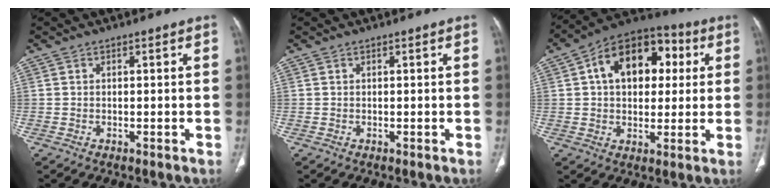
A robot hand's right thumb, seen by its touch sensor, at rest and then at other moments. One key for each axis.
{"total": 0.0}
{"total": 17.3, "fx": 4.1, "fy": 11.4, "fz": 12.4, "tx": -0.148, "ty": 0.021, "tz": 0.056}